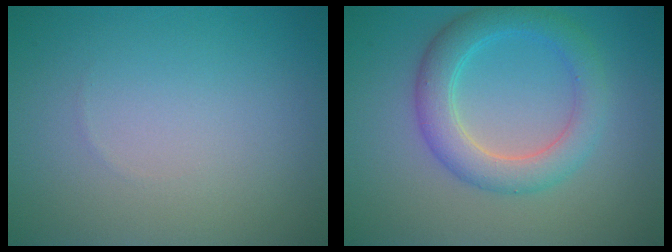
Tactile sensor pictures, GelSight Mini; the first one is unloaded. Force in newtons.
{"total": 4.5, "press": 4.5, "slide": 0.1}